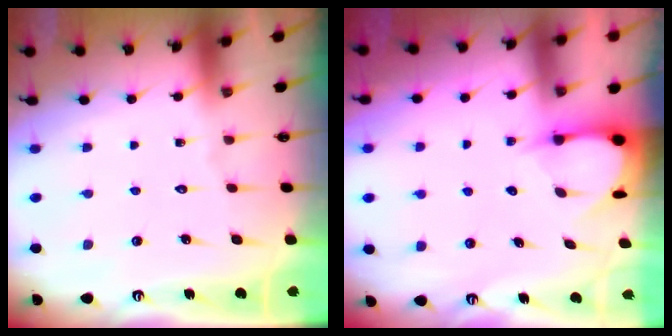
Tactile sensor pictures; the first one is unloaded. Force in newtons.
{"total": 3.6, "press": 3.5, "slide": 0.3}